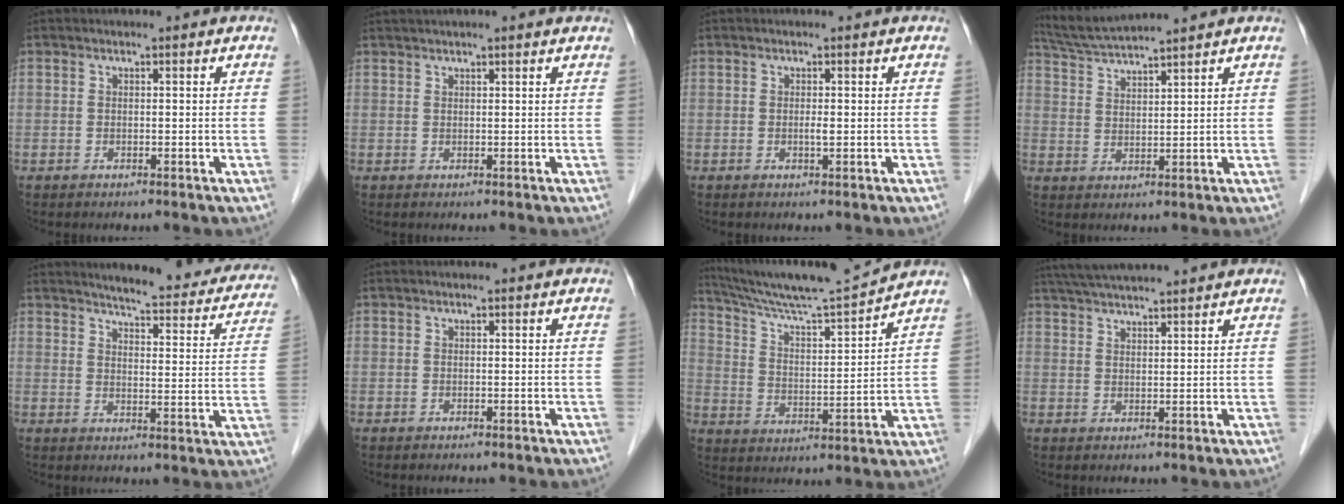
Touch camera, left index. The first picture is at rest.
{"total": 5.8, "force": [5.0, 0.0, 2.9], "torque": [-0.042, 0.040, 0.069]}
{"total": 0.6, "force": [0.1, 0.0, 0.6], "torque": [-0.015, -0.002, 0.003]}
{"total": 7.7, "force": [7.2, -1.3, 2.4], "torque": [-0.054, 0.020, 0.136]}
{"total": 19.7, "force": [17.8, 3.6, 7.7], "torque": [-0.079, -0.039, 0.198]}
{"total": 0.7, "force": [0.7, 0.1, 0.2], "torque": [-0.006, 0.009, 0.010]}
{"total": 13.7, "force": [13.0, -1.6, 4.2], "torque": [-0.085, -0.017, 0.218]}
{"total": 10.8, "force": [9.8, 0.2, 4.5], "torque": [-0.083, 0.037, 0.150]}